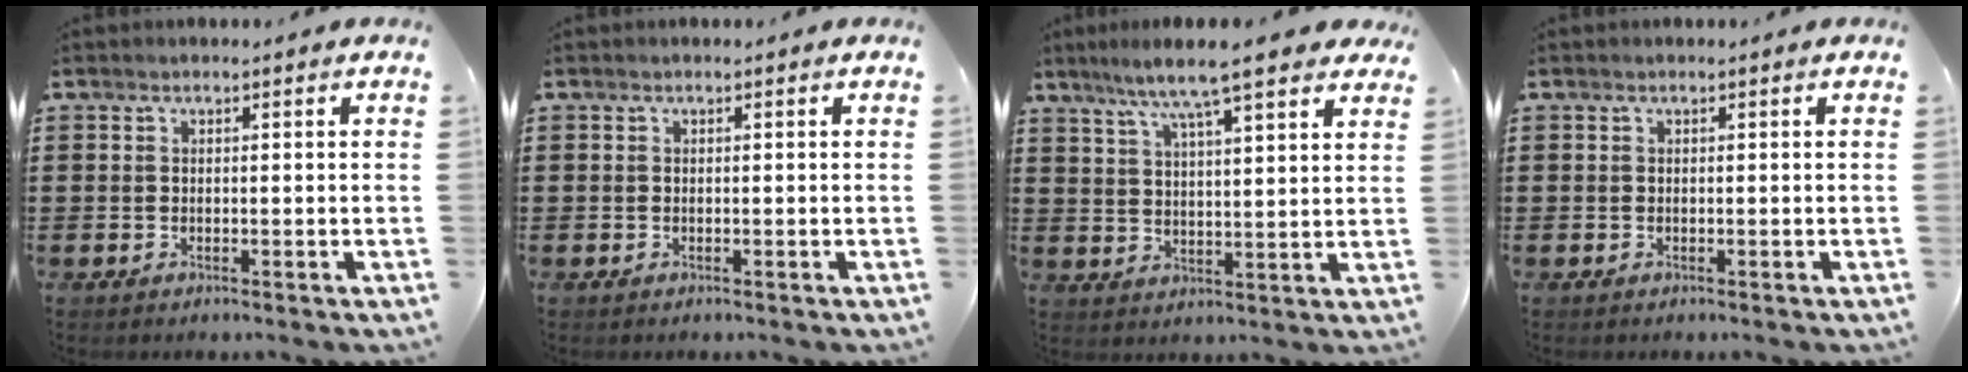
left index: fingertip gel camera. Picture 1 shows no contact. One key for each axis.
{"total": 0.0}
{"total": 8.5, "fx": 6.8, "fy": 0.5, "fz": 5.0, "tx": -0.120, "ty": -0.019, "tz": 0.117}
{"total": 0.0}